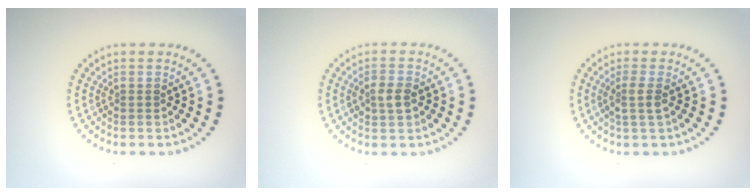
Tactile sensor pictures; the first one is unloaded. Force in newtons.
{"total": 2.0, "press": 2.0, "slide": 0.4}
{"total": 1.6, "press": 1.3, "slide": 1.0}